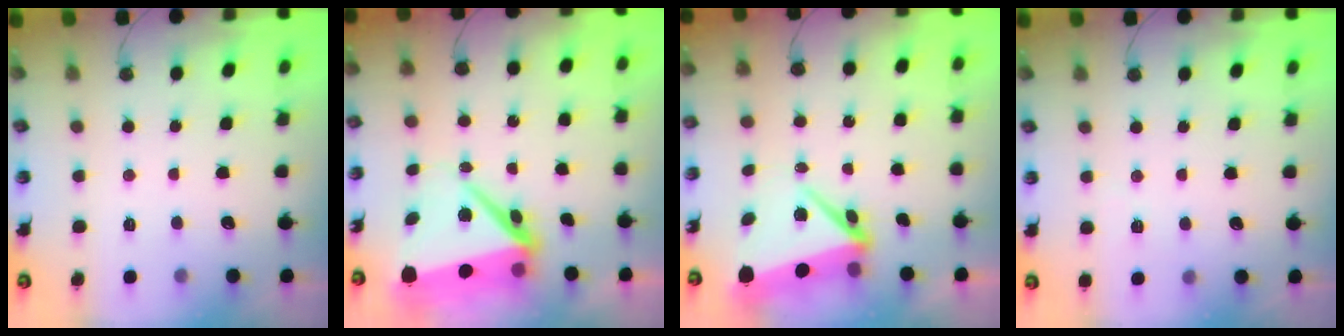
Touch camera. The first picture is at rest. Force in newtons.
{"total": 11.9, "press": 11.6, "slide": 2.5}
{"total": 7.4, "press": 7.1, "slide": 2.1}
{"total": 2.1, "press": 2.1, "slide": 0.5}